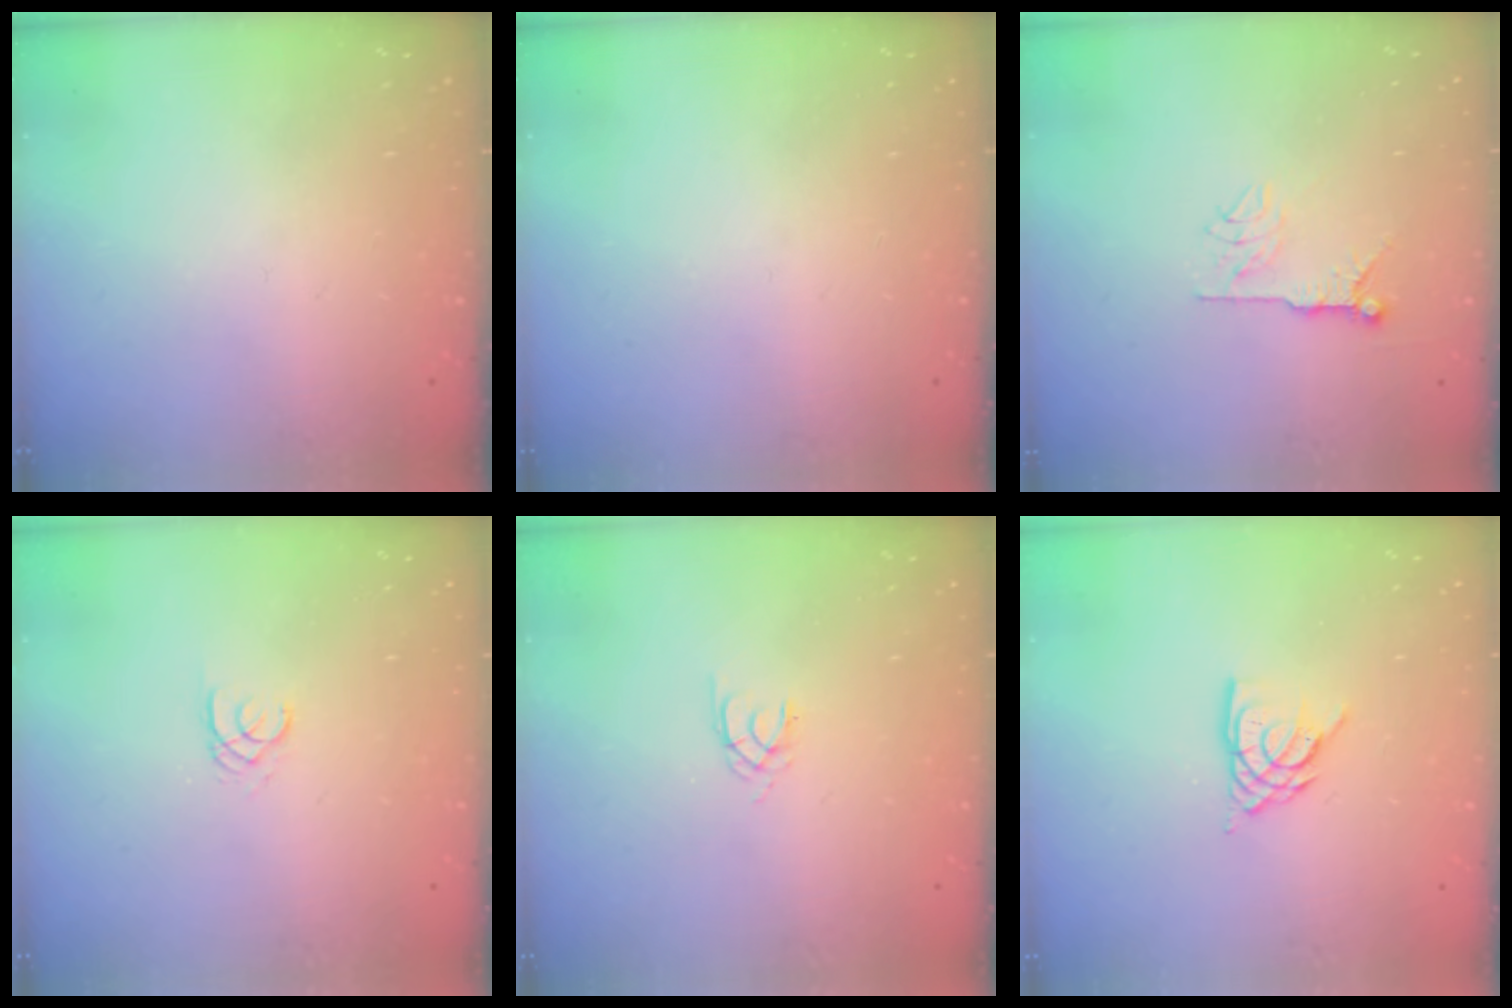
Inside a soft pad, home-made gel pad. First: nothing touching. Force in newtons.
{"total": 0.0}
{"total": 7.2, "press": 7.2, "slide": 0.5}
{"total": 1.7, "press": 1.7, "slide": 0.2}
{"total": 1.3, "press": 1.2, "slide": 0.3}
{"total": 7.3, "press": 7.3, "slide": 0.6}